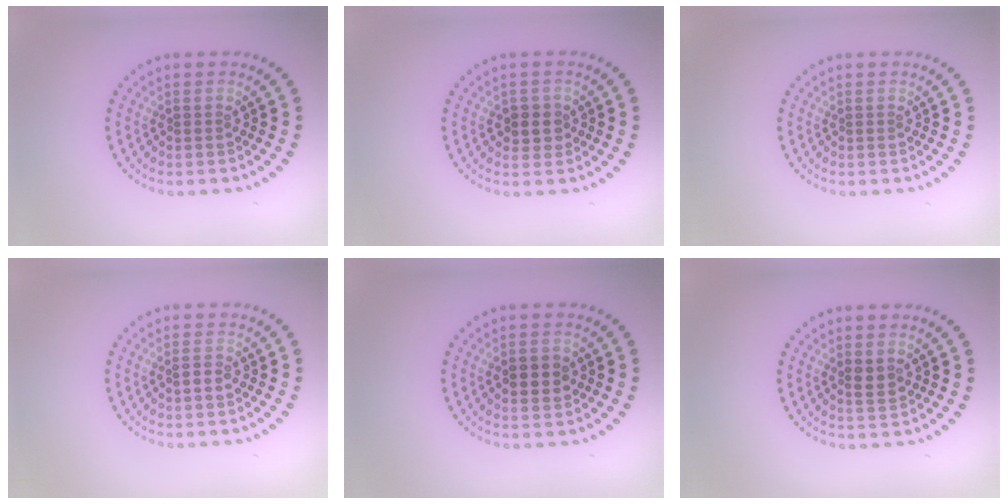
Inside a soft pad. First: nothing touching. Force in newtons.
{"total": 1.9, "press": 1.8, "slide": 0.7}
{"total": 0.0}
{"total": 1.0, "press": 0.9, "slide": 0.4}
{"total": 2.2, "press": 2.2, "slide": 0.1}
{"total": 1.4, "press": 1.3, "slide": 0.4}